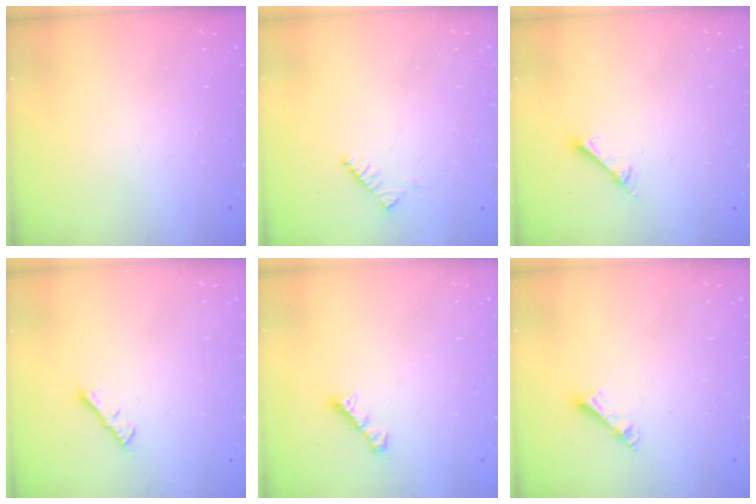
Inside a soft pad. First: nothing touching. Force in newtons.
{"total": 2.9, "press": 2.9, "slide": 0.5}
{"total": 2.8, "press": 2.7, "slide": 0.4}
{"total": 2.3, "press": 2.2, "slide": 0.4}
{"total": 3.0, "press": 3.0, "slide": 0.3}
{"total": 5.0, "press": 4.9, "slide": 0.4}